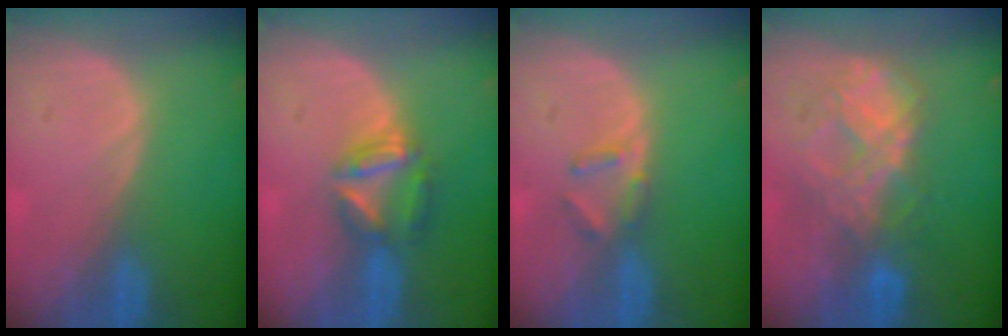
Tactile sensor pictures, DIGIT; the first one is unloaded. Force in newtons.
{"total": 6.1, "press": 5.5, "slide": 2.5}
{"total": 2.8, "press": 2.7, "slide": 0.4}
{"total": 8.7, "press": 7.5, "slide": 4.3}